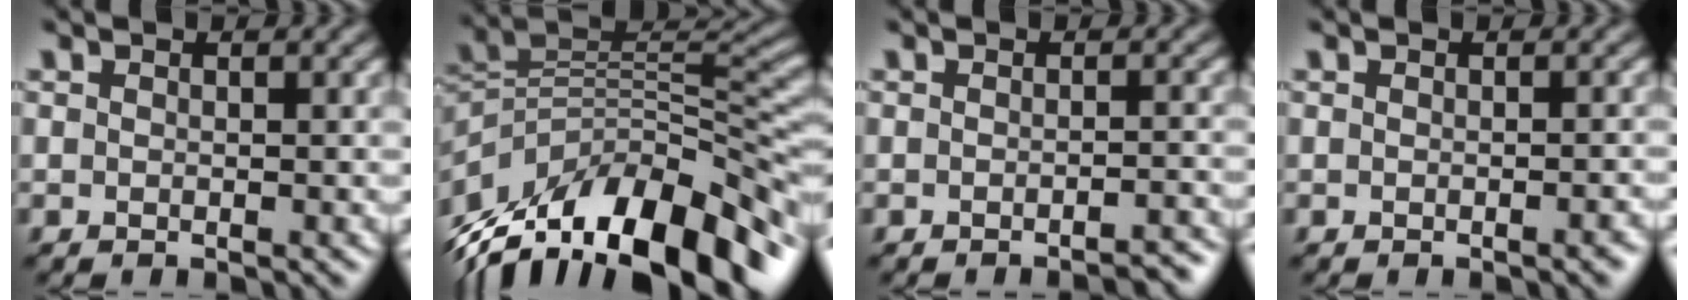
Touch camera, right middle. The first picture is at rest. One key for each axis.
{"total": 13.1, "fx": -7.3, "fy": 6.3, "fz": 8.8, "tx": -0.164, "ty": 0.022, "tz": -0.127}
{"total": 2.8, "fx": -2.4, "fy": 0.4, "fz": 1.4, "tx": -0.014, "ty": 0.012, "tz": -0.030}
{"total": 1.5, "fx": -0.9, "fy": 0.4, "fz": 1.1, "tx": -0.008, "ty": 0.002, "tz": -0.009}